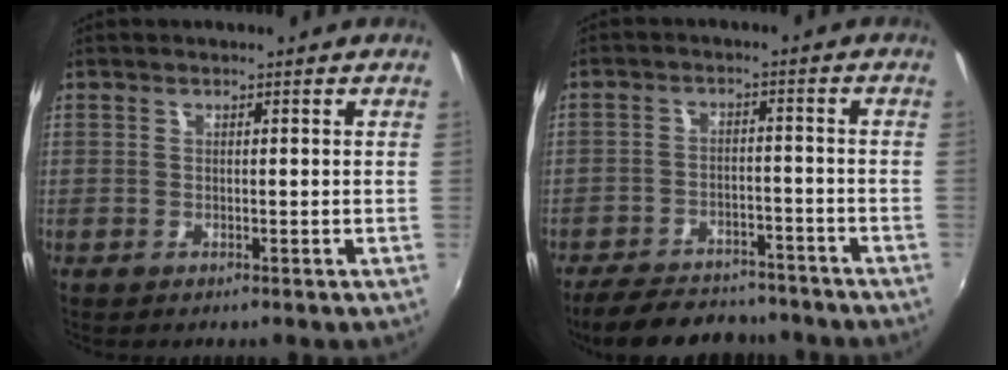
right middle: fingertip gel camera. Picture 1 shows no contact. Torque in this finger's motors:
{"motor_torque": [1.05, -1.08, 0.43, 0.16]}